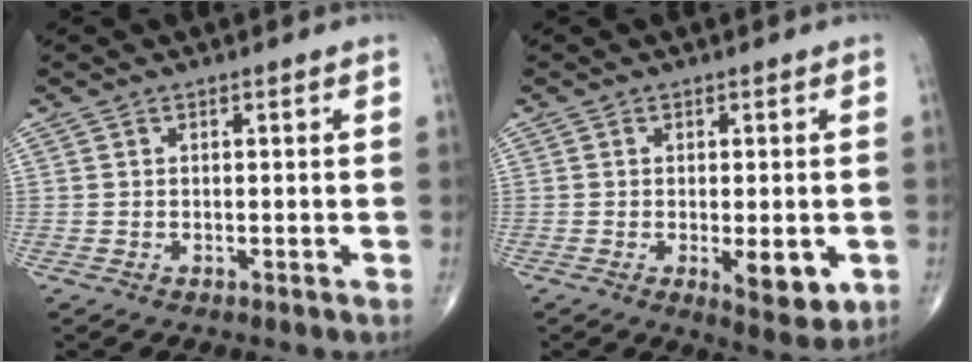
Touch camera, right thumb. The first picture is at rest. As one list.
[{"total": 7.1, "force": [-1.7, 2.8, 6.3], "torque": [-0.077, -0.015, -0.018]}]